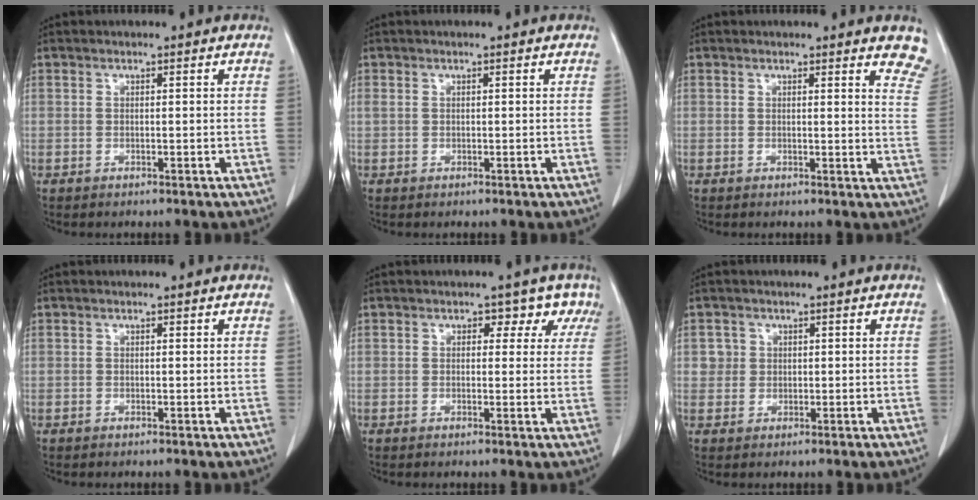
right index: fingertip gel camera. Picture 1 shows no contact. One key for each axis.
{"total": 0.6, "fx": 0.3, "fy": 0.4, "fz": 0.3, "tx": -0.007, "ty": 0.011, "tz": 0.006}
{"total": 5.7, "fx": 5.2, "fy": 1.0, "fz": 2.1, "tx": -0.009, "ty": -0.026, "tz": 0.028}
{"total": 0.0}
{"total": 4.0, "fx": 2.2, "fy": 3.0, "fz": 1.5, "tx": 0.001, "ty": 0.006, "tz": 0.010}
{"total": 2.2, "fx": 0.6, "fy": 2.1, "fz": -0.1, "tx": 0.017, "ty": 0.003, "tz": 0.004}